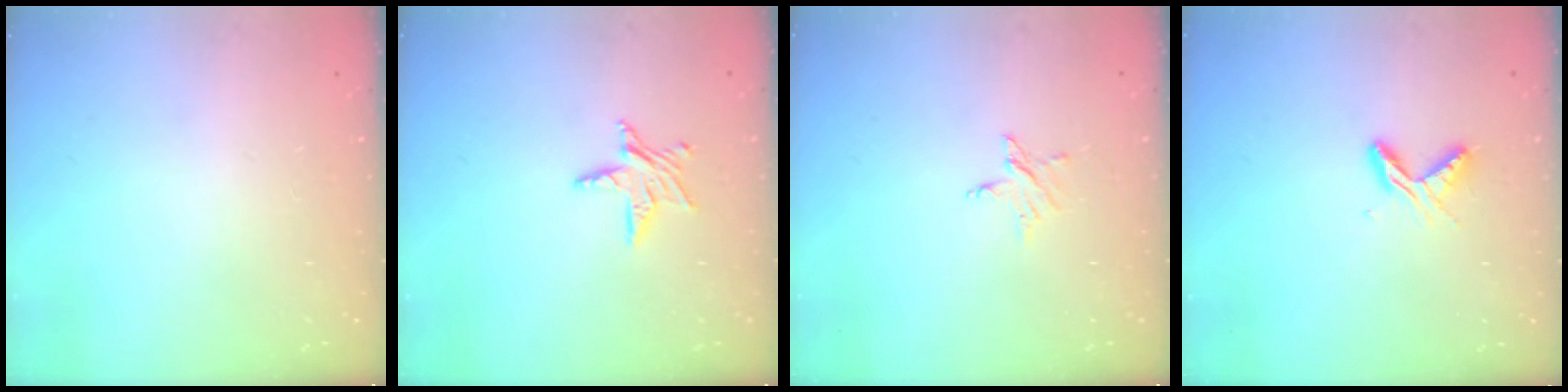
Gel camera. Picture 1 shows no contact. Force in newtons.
{"total": 7.0, "press": 7.0, "slide": 0.5}
{"total": 3.6, "press": 3.6, "slide": 0.2}
{"total": 6.1, "press": 6.1, "slide": 0.7}